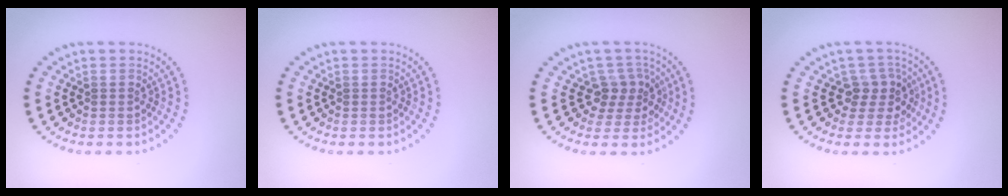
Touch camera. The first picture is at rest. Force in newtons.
{"total": 0.0}
{"total": 2.6, "press": 2.0, "slide": 1.7}
{"total": 2.5, "press": 2.0, "slide": 1.6}